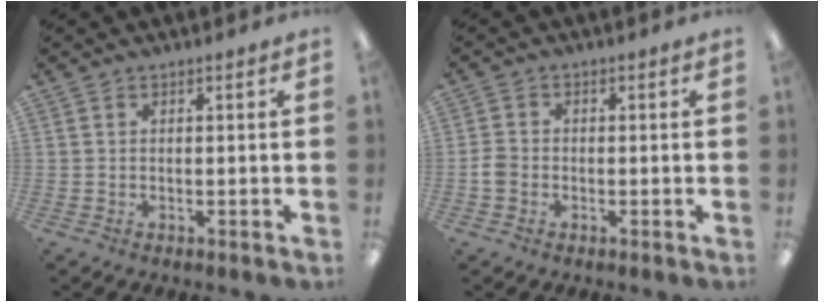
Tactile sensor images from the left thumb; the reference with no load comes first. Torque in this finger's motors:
{"motor_torque": [-0.29, 0.33, 0.15, -0.05, 0.00]}